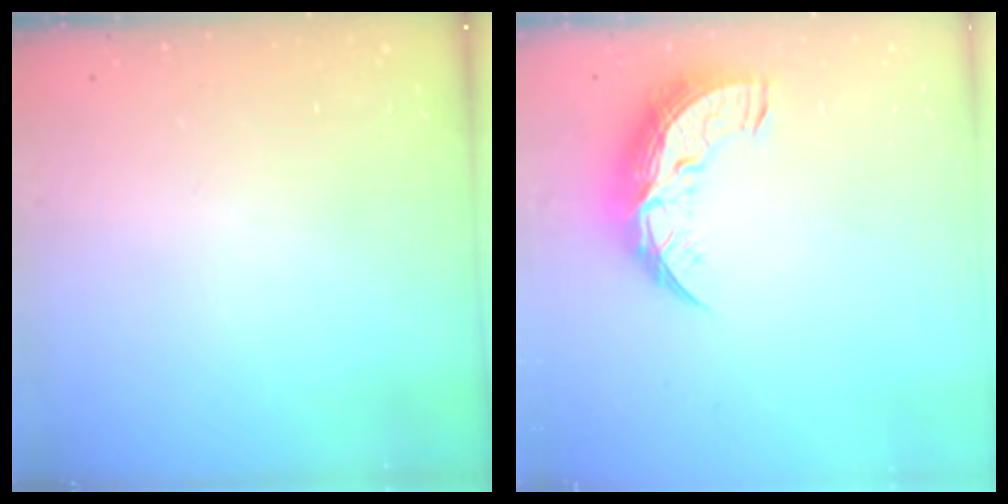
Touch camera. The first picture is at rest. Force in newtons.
{"total": 11.5, "press": 11.4, "slide": 0.7}